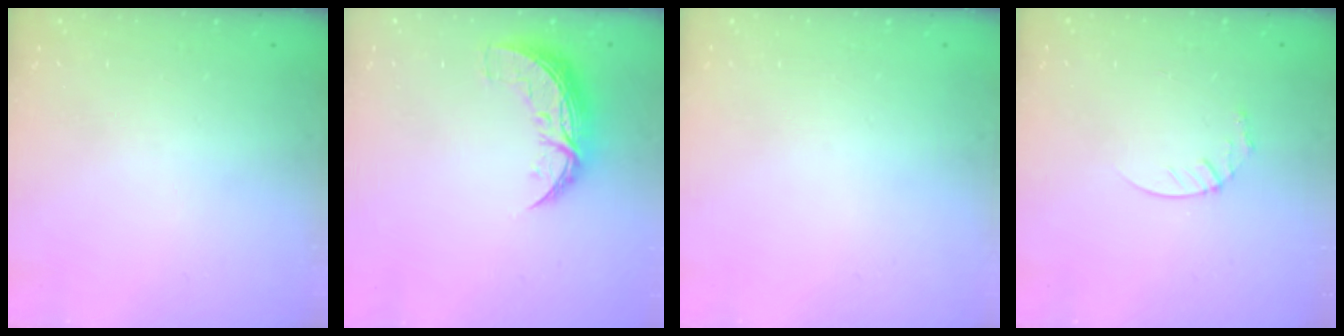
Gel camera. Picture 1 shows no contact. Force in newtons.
{"total": 9.3, "press": 9.3, "slide": 0.5}
{"total": 0.0}
{"total": 3.6, "press": 3.6, "slide": 0.4}